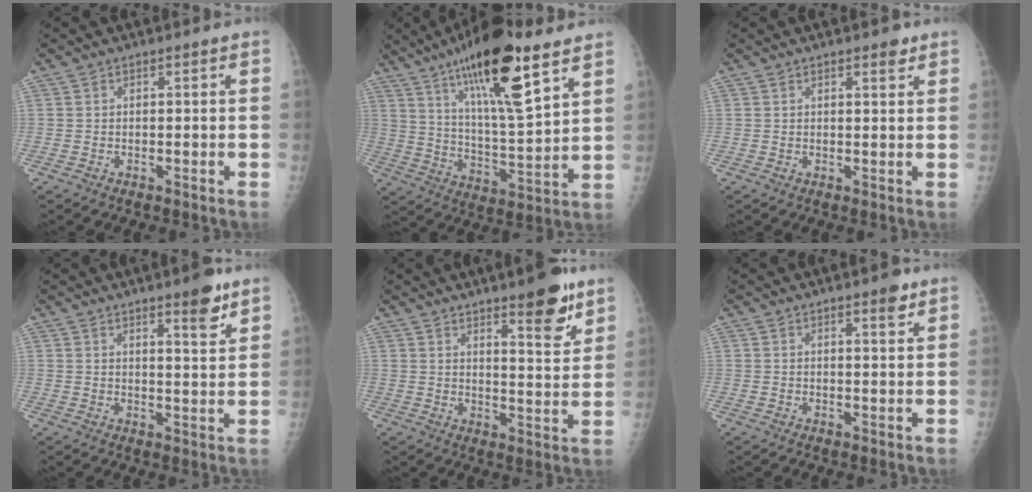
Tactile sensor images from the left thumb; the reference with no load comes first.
{"total": 20.0, "force": [11.7, 4.5, 15.5], "torque": [-0.246, -0.053, 0.202]}
{"total": 2.2, "force": [1.5, 0.7, 1.5], "torque": [-0.011, -0.008, 0.020]}
{"total": 6.4, "force": [4.3, 1.1, 4.6], "torque": [-0.054, -0.029, 0.059]}
{"total": 10.1, "force": [6.6, 2.4, 7.3], "torque": [-0.082, -0.045, 0.094]}
{"total": 3.2, "force": [2.1, 0.7, 2.3], "torque": [-0.025, -0.013, 0.028]}